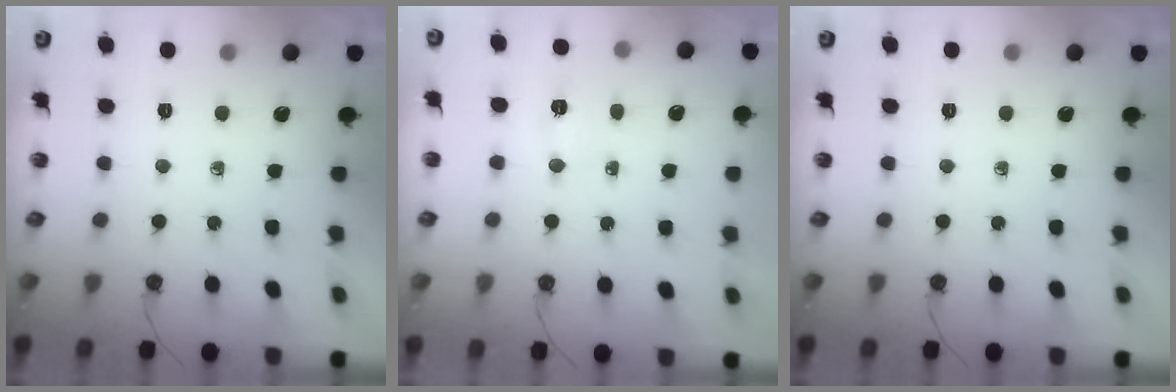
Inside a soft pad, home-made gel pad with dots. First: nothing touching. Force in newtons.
{"total": 4.8, "press": 4.7, "slide": 0.7}
{"total": 0.0}